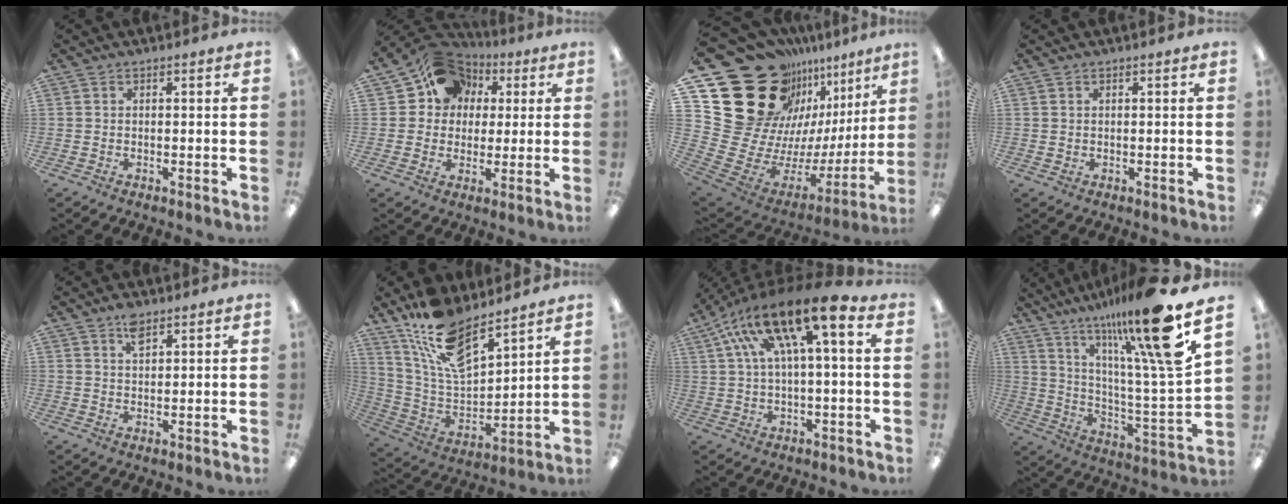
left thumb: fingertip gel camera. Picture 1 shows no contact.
{"total": 12.4, "force": [5.2, 10.7, 3.4], "torque": [-0.059, -0.030, 0.099]}
{"total": 29.5, "force": [15.5, 20.7, 14.3], "torque": [-0.214, -0.151, 0.353]}
{"total": 0.6, "force": [0.5, 0.3, 0.2], "torque": [-0.004, 0.003, 0.008]}
{"total": 3.6, "force": [2.5, 1.5, 2.2], "torque": [-0.040, -0.002, 0.043]}
{"total": 15.9, "force": [12.1, 5.6, 8.7], "torque": [-0.180, -0.071, 0.218]}
{"total": 18.0, "force": [7.4, 5.3, 15.5], "torque": [-0.289, -0.030, 0.115]}
{"total": 22.0, "force": [15.6, 1.8, 15.4], "torque": [-0.260, -0.099, 0.237]}